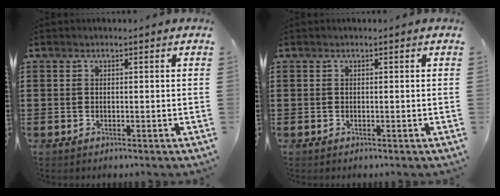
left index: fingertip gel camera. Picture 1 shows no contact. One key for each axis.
{"total": 0.0}